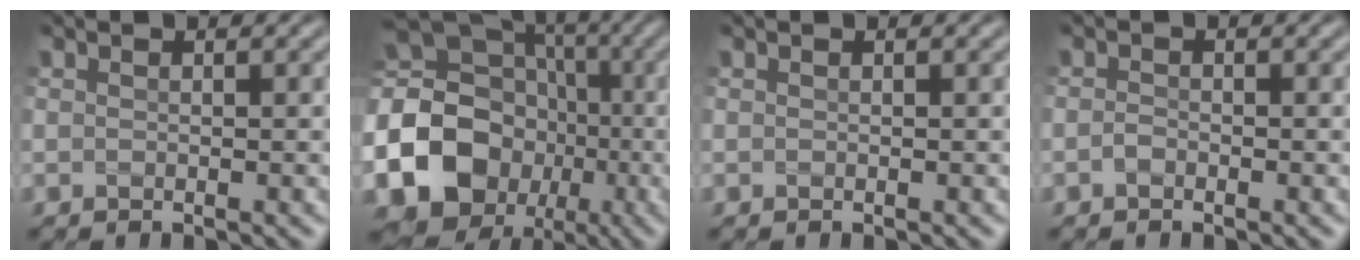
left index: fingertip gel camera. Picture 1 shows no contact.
{"total": 20.4, "force": [-4.2, 17.7, 9.1], "torque": [-0.200, -0.010, -0.099]}
{"total": 0.0}
{"total": 0.6, "force": [-0.4, 0.3, 0.3], "torque": [-0.009, 0.003, -0.011]}